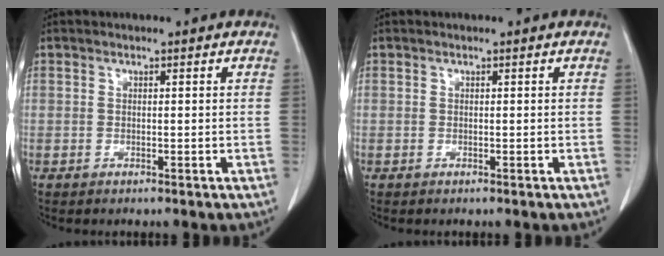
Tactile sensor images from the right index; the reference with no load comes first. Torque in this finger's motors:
{"motor_torque": [0.12, -0.08, -0.01, 0.01]}